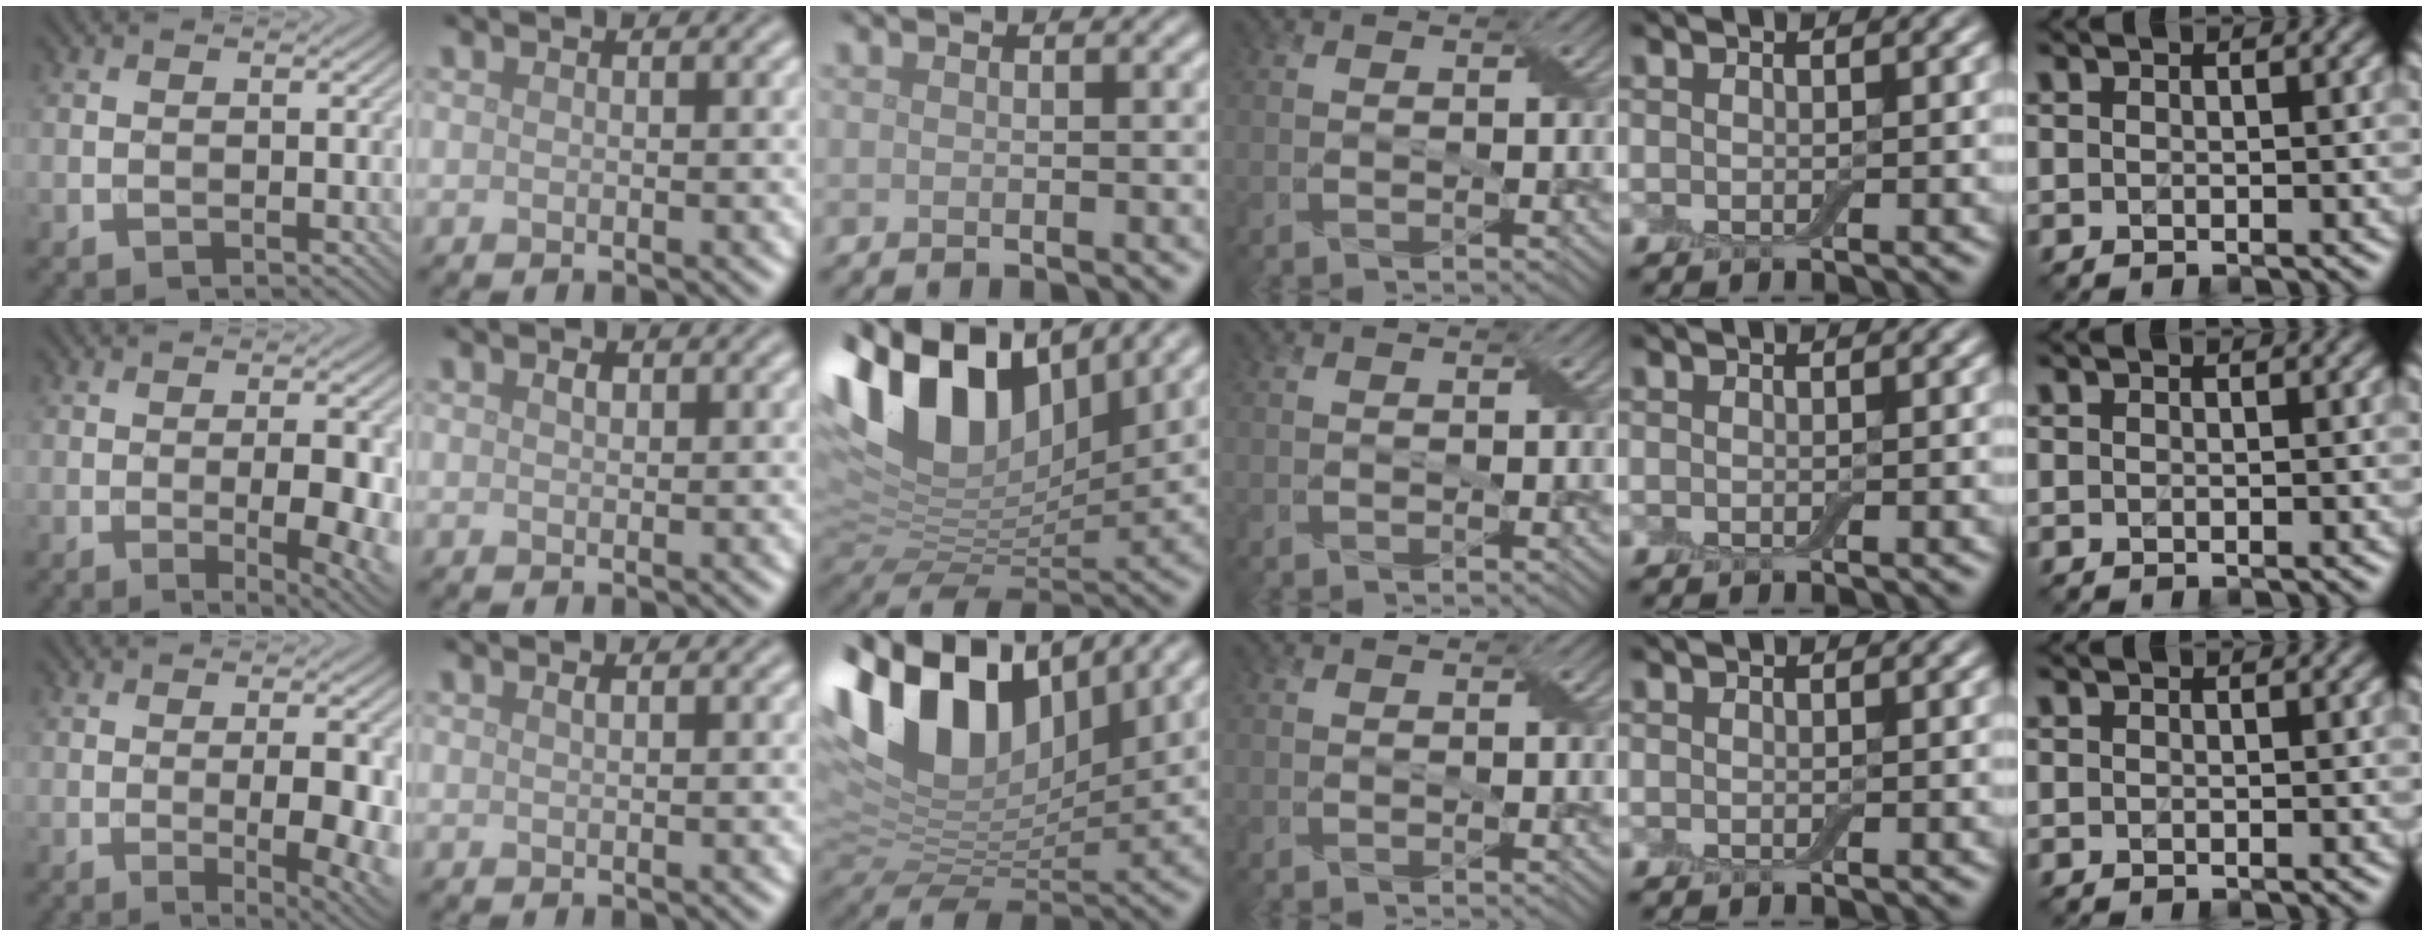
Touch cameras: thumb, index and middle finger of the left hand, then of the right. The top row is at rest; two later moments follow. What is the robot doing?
{"motion": "wrap", "object": "adhesive wrap"}